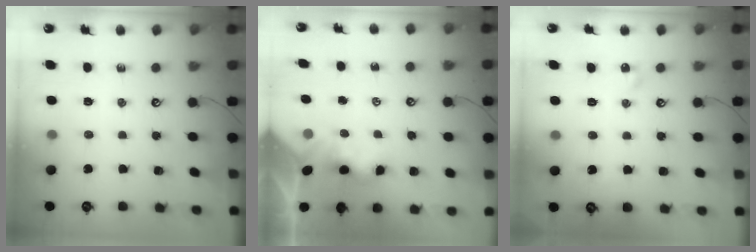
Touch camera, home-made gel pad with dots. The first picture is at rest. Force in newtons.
{"total": 3.4, "press": 3.4, "slide": 0.3}
{"total": 1.7, "press": 1.6, "slide": 0.6}